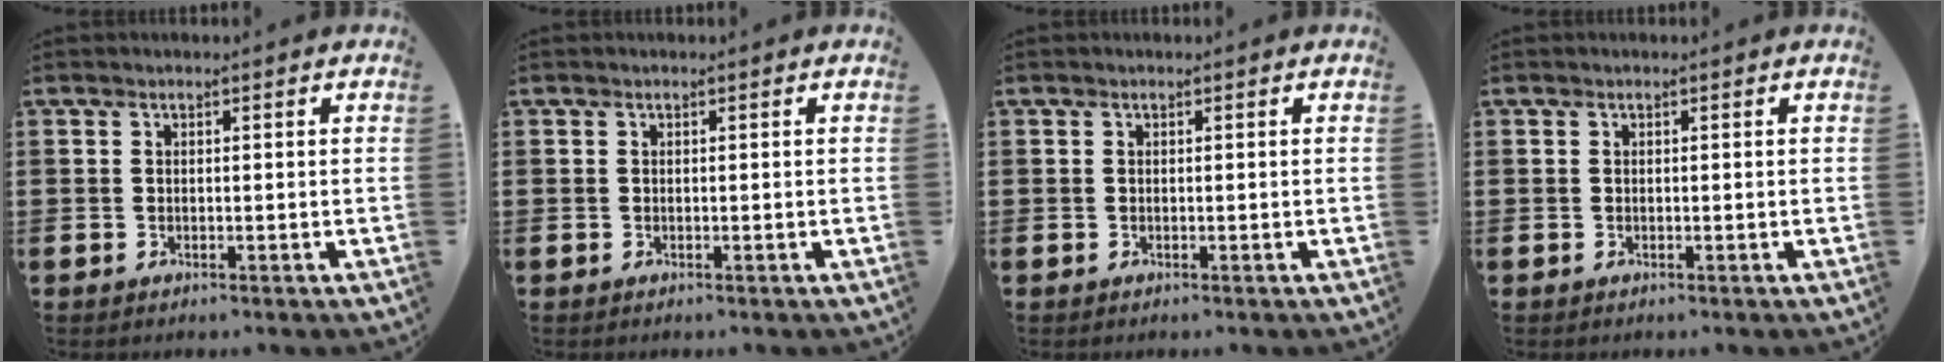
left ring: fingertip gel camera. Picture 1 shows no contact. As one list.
[{"total": 0.0}, {"total": 0.0}, {"total": 0.0}]